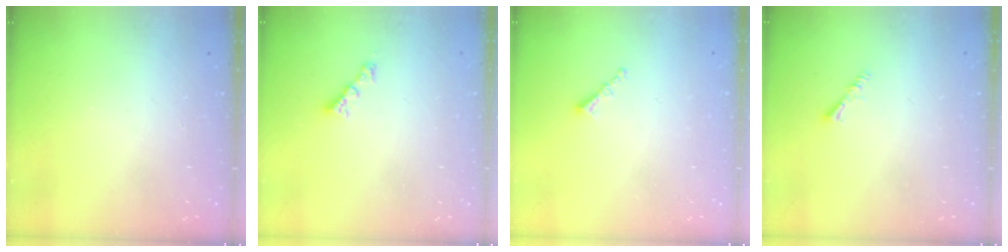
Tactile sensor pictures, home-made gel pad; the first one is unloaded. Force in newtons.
{"total": 2.6, "press": 2.6, "slide": 0.1}
{"total": 1.2, "press": 1.1, "slide": 0.5}
{"total": 1.9, "press": 1.9, "slide": 0.4}